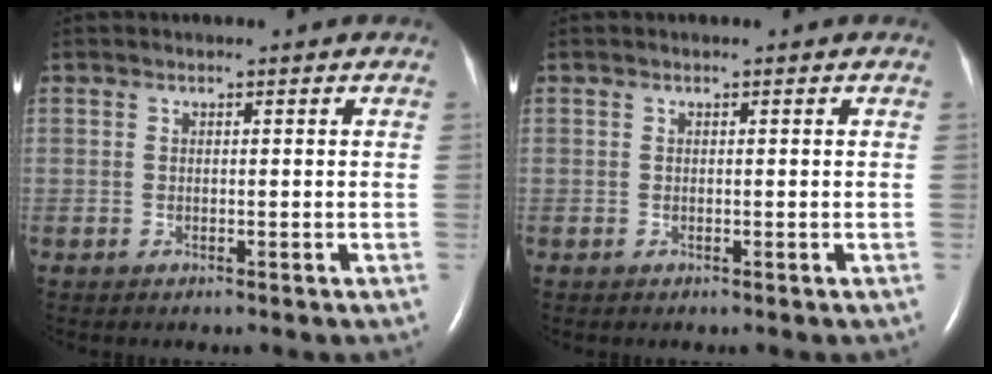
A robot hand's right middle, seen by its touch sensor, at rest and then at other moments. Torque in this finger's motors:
{"motor_torque": [-0.07, 0.11, 0.00, 0.00]}